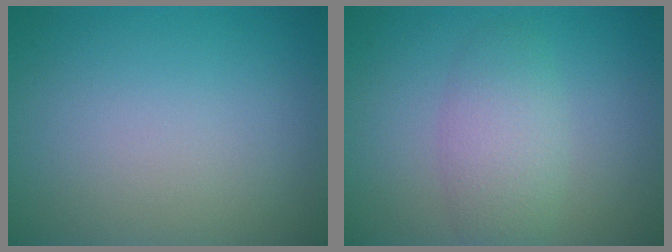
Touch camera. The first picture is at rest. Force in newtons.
{"total": 3.4, "press": 3.4, "slide": 0.1}